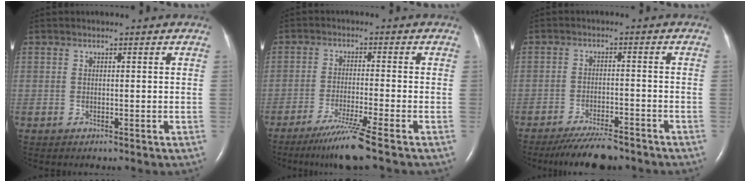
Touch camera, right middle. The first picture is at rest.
{"total": 7.1, "force": [-5.1, -1.6, 4.6], "torque": [-0.086, -0.027, -0.097]}
{"total": 8.4, "force": [-7.4, 1.4, 3.6], "torque": [-0.058, -0.016, -0.120]}